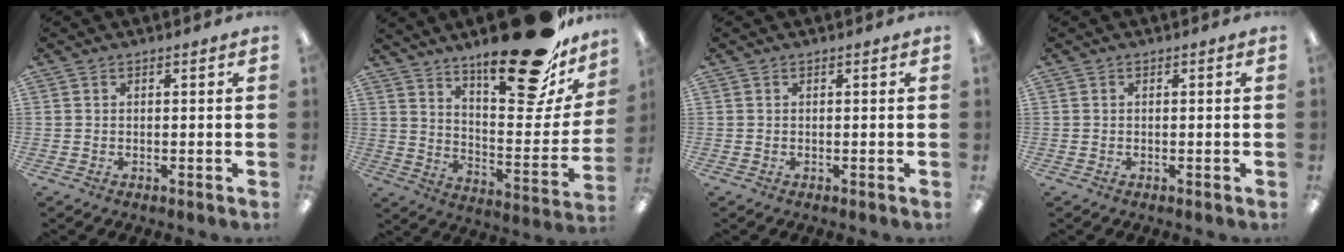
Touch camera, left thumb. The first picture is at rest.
{"total": 25.6, "force": [19.4, 7.6, 14.9], "torque": [-0.205, -0.135, 0.314]}
{"total": 0.0}
{"total": 0.0}